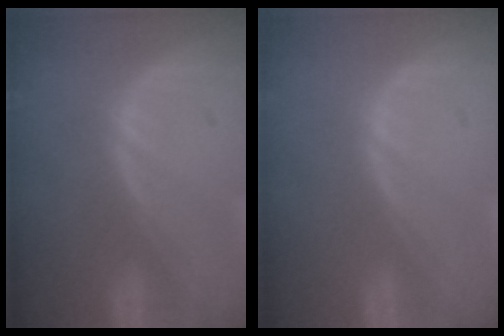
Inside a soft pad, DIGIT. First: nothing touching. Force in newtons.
{"total": 0.0}